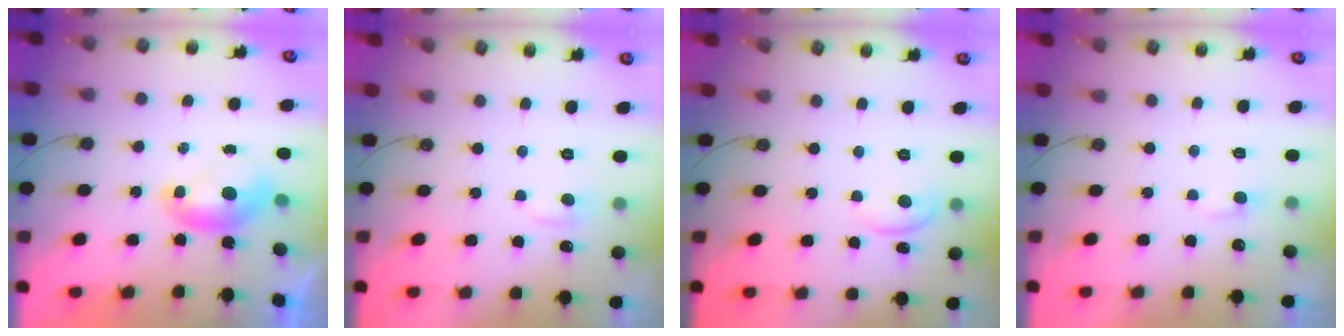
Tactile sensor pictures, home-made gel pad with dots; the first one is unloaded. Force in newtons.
{"total": 1.0, "press": 0.6, "slide": 0.8}
{"total": 2.2, "press": 2.2, "slide": 0.5}
{"total": 2.5, "press": 2.4, "slide": 0.5}